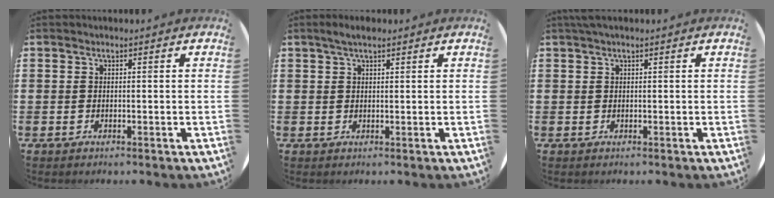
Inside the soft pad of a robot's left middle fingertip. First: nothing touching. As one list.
[{"total": 2.0, "force": [1.5, 0.6, 1.2], "torque": [-0.018, 0.003, 0.025]}, {"total": 0.6, "force": [0.4, 0.0, 0.5], "torque": [-0.010, 0.002, 0.008]}]